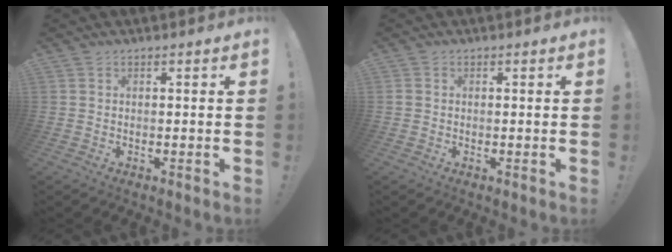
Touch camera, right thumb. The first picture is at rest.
{"total": 0.7, "force": [0.0, 0.7, 0.2], "torque": [-0.006, 0.003, 0.001]}